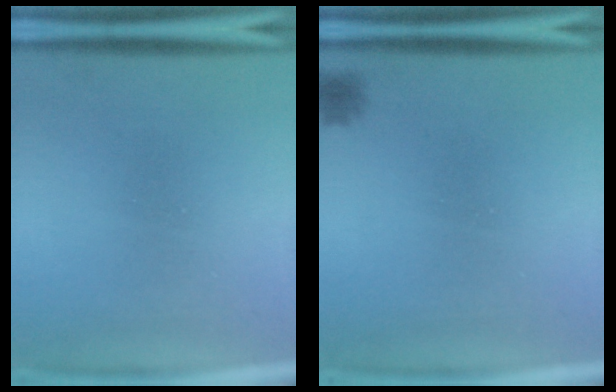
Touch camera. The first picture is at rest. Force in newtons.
{"total": 1.6}